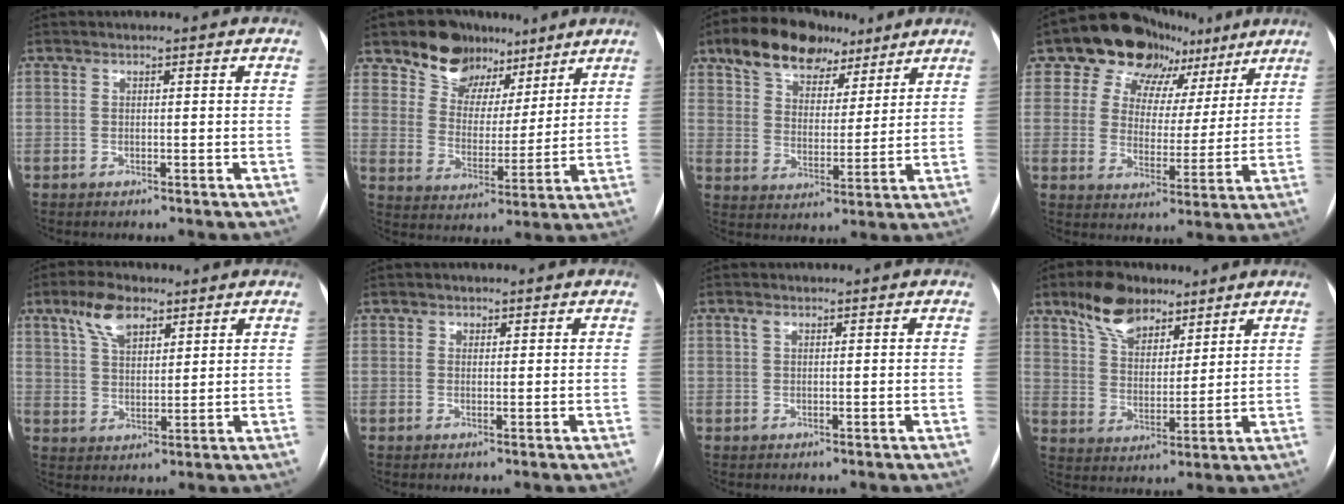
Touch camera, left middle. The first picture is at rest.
{"total": 10.5, "force": [7.6, 7.0, 2.2], "torque": [-0.030, 0.022, 0.130]}
{"total": 13.3, "force": [9.3, 7.3, 6.1], "torque": [-0.097, 0.036, 0.157]}
{"total": 13.9, "force": [9.1, 9.4, 4.8], "torque": [-0.061, 0.032, 0.126]}
{"total": 7.3, "force": [4.5, 3.4, 4.7], "torque": [-0.093, 0.017, 0.086]}
{"total": 1.0, "force": [0.5, 0.8, 0.1], "torque": [0.008, -0.002, 0.004]}
{"total": 1.0, "force": [0.6, 0.6, 0.7], "torque": [-0.017, 0.009, 0.012]}
{"total": 10.1, "force": [7.2, 5.2, 4.7], "torque": [-0.089, 0.020, 0.133]}